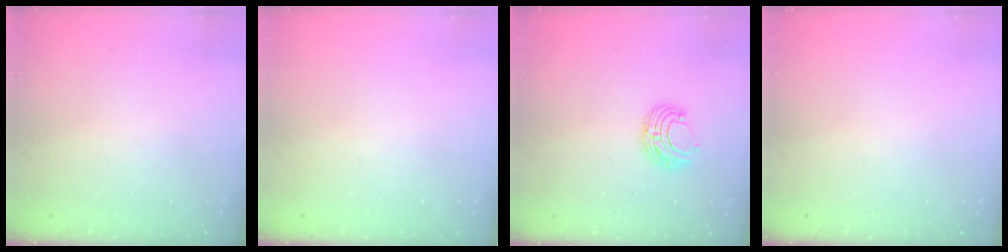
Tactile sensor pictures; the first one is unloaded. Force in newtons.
{"total": 0.0}
{"total": 7.6, "press": 7.5, "slide": 0.6}
{"total": 0.0}